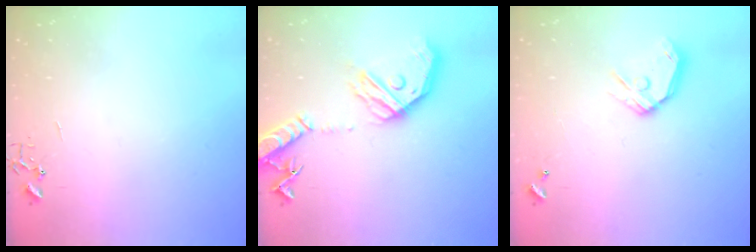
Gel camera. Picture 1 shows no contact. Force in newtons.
{"total": 21.3, "press": 21.1, "slide": 3.1}
{"total": 10.4, "press": 10.2, "slide": 1.6}